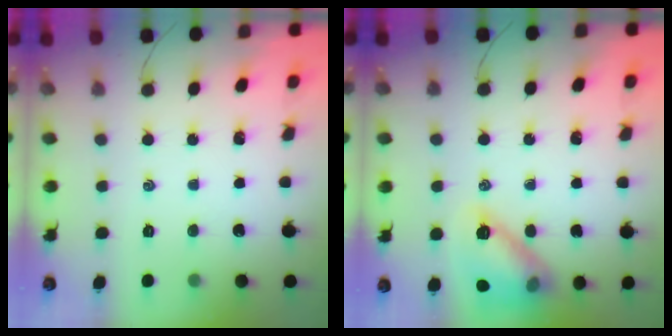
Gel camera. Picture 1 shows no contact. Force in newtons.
{"total": 13.2, "press": 13.1, "slide": 1.1}